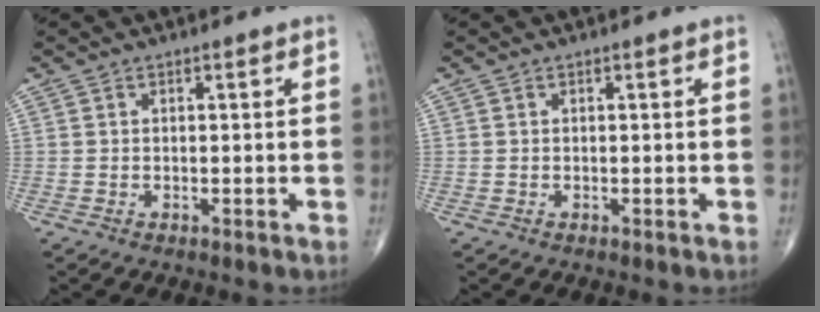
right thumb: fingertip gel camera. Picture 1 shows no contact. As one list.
[{"total": 0.0}]